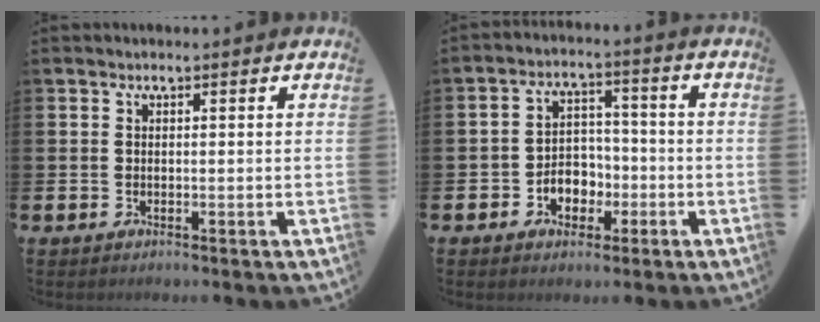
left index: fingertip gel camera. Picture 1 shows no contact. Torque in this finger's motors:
{"motor_torque": [0.66, 0.01, 0.11, 0.12]}